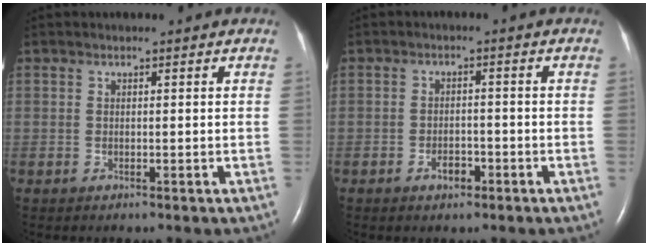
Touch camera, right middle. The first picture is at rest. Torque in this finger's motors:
{"motor_torque": [0.20, -0.18, 0.03, 0.01]}